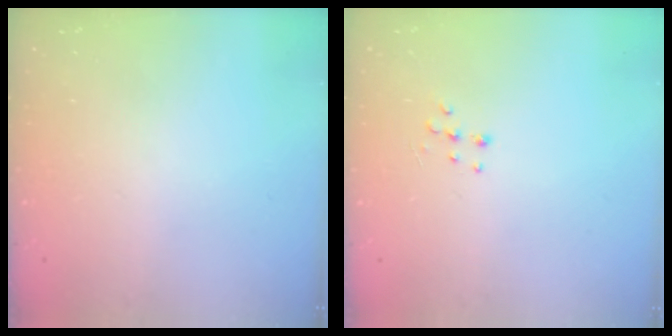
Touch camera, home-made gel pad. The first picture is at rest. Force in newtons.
{"total": 5.2, "press": 5.2, "slide": 0.7}